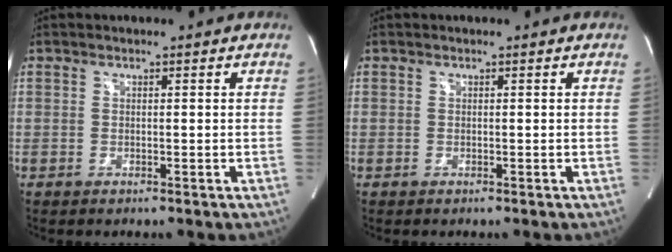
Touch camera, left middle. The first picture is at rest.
{"total": 0.0}